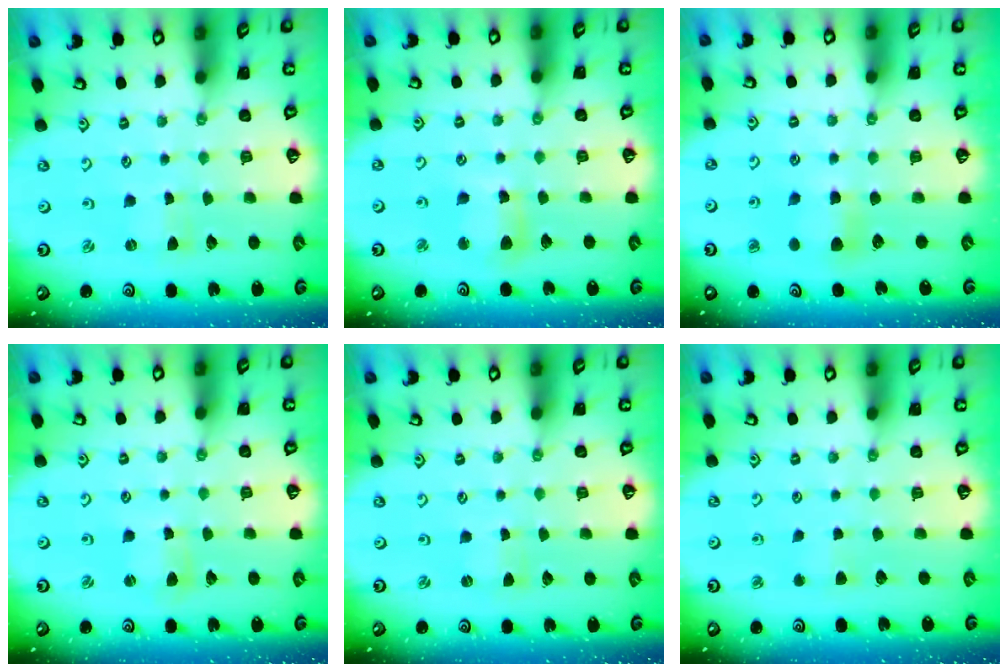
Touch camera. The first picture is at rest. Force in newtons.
{"total": 8.3, "press": 8.2, "slide": 1.0}
{"total": 6.5, "press": 6.5, "slide": 0.9}
{"total": 2.4, "press": 2.4, "slide": 0.2}
{"total": 0.0}
{"total": 2.6, "press": 2.5, "slide": 0.5}